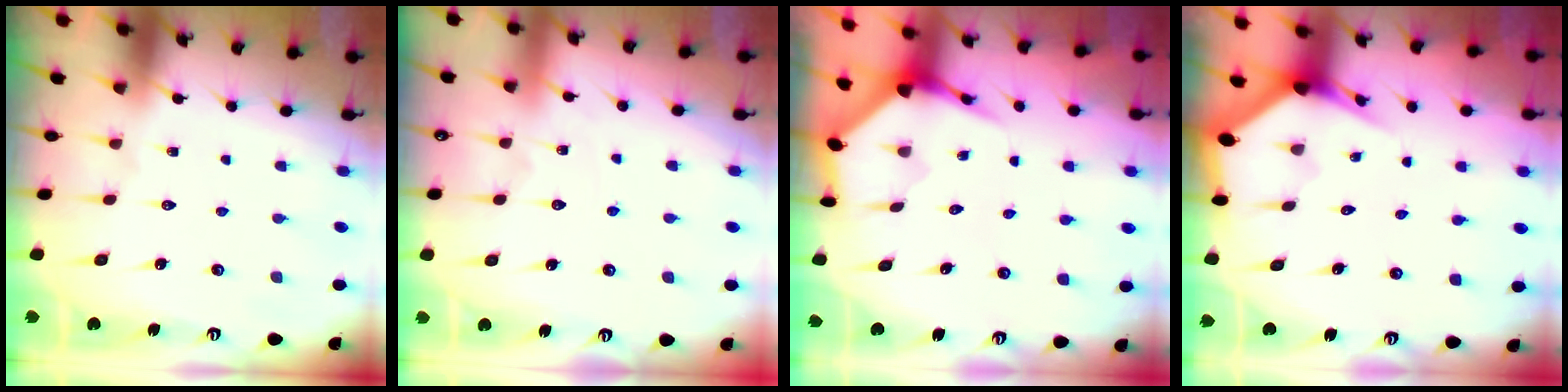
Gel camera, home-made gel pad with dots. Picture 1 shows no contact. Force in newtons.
{"total": 3.8, "press": 3.8, "slide": 0.4}
{"total": 4.0, "press": 3.9, "slide": 0.4}
{"total": 2.6, "press": 2.6, "slide": 0.1}